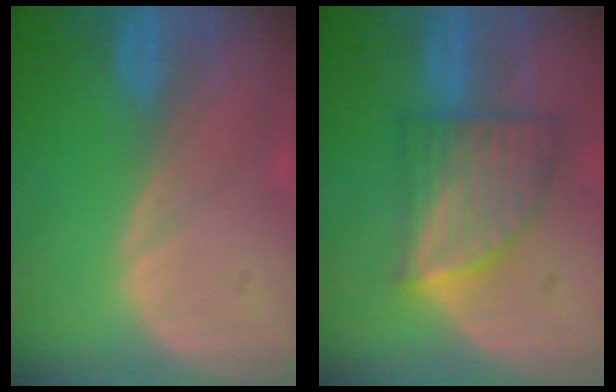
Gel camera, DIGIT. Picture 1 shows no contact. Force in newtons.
{"total": 7.5, "press": 6.7, "slide": 3.4}